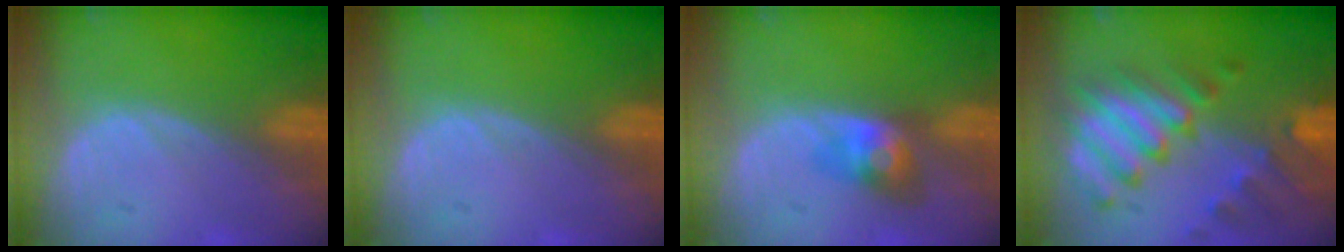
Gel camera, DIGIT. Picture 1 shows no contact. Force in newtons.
{"total": 0.0}
{"total": 4.0, "press": 4.0, "slide": 0.3}
{"total": 10.5, "press": 9.1, "slide": 5.2}